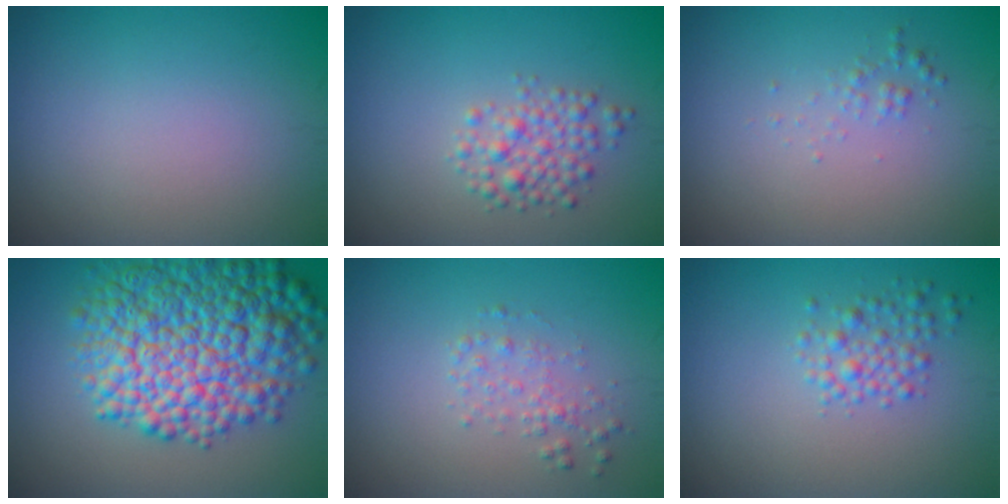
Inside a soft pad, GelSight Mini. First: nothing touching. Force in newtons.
{"total": 2.7, "press": 2.7, "slide": 0.1}
{"total": 0.9, "press": 0.9, "slide": 0.0}
{"total": 12.0, "press": 12.0, "slide": 0.2}
{"total": 1.6, "press": 1.6, "slide": 0.0}
{"total": 2.3, "press": 2.3, "slide": 0.1}